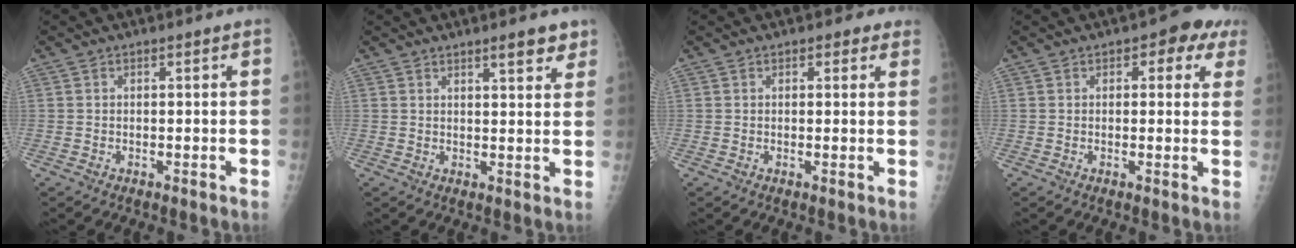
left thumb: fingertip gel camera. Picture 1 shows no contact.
{"total": 4.5, "force": [3.3, 1.2, 2.9], "torque": [-0.025, -0.019, 0.042]}
{"total": 2.3, "force": [1.6, 1.5, 0.6], "torque": [0.018, -0.006, 0.011]}
{"total": 5.8, "force": [2.8, 3.2, 3.9], "torque": [-0.006, -0.003, 0.022]}